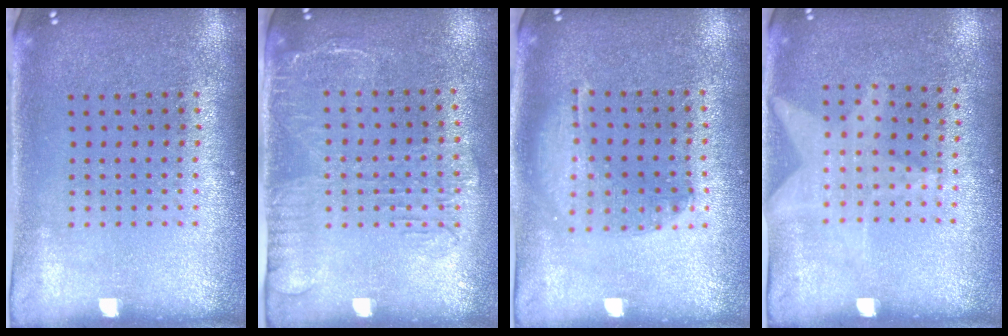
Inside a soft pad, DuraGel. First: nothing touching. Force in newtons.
{"total": 1.7, "press": 1.3, "slide": 1.0}
{"total": 1.4, "press": 1.4, "slide": 0.4}
{"total": 1.2, "press": 0.9, "slide": 0.8}